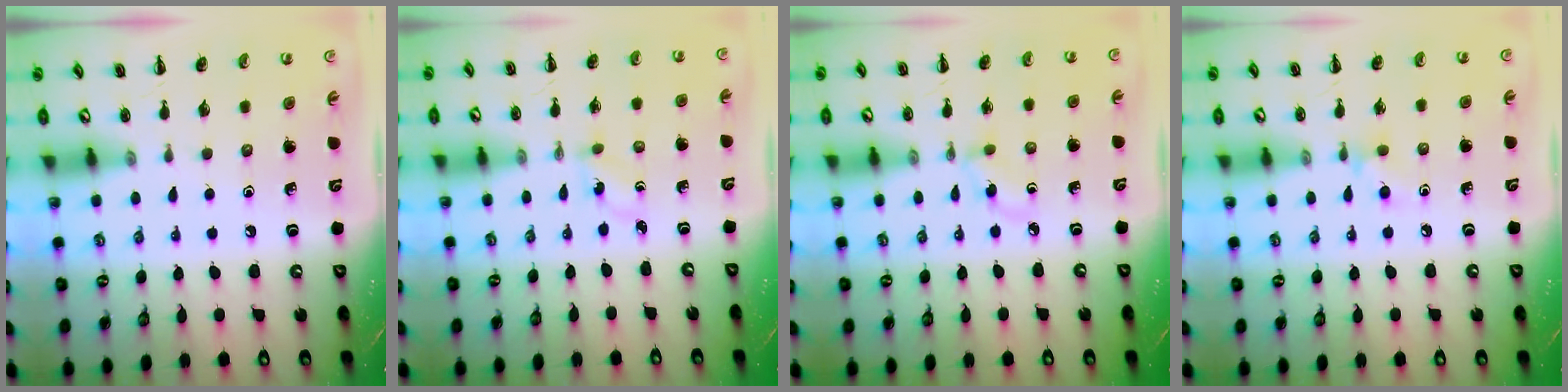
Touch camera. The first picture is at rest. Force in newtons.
{"total": 1.2, "press": 1.1, "slide": 0.5}
{"total": 2.8, "press": 2.6, "slide": 1.1}
{"total": 4.8, "press": 4.5, "slide": 1.7}